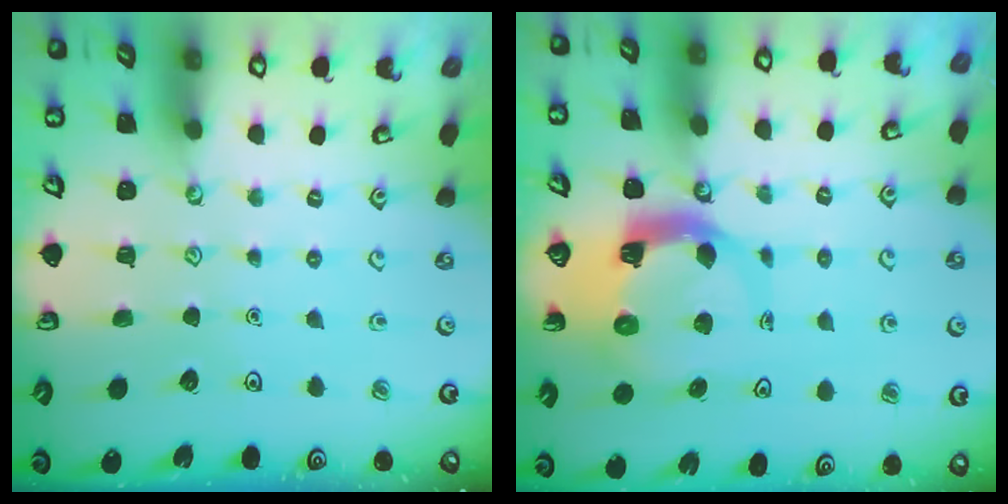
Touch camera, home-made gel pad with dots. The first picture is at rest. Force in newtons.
{"total": 7.1, "press": 7.1, "slide": 1.0}